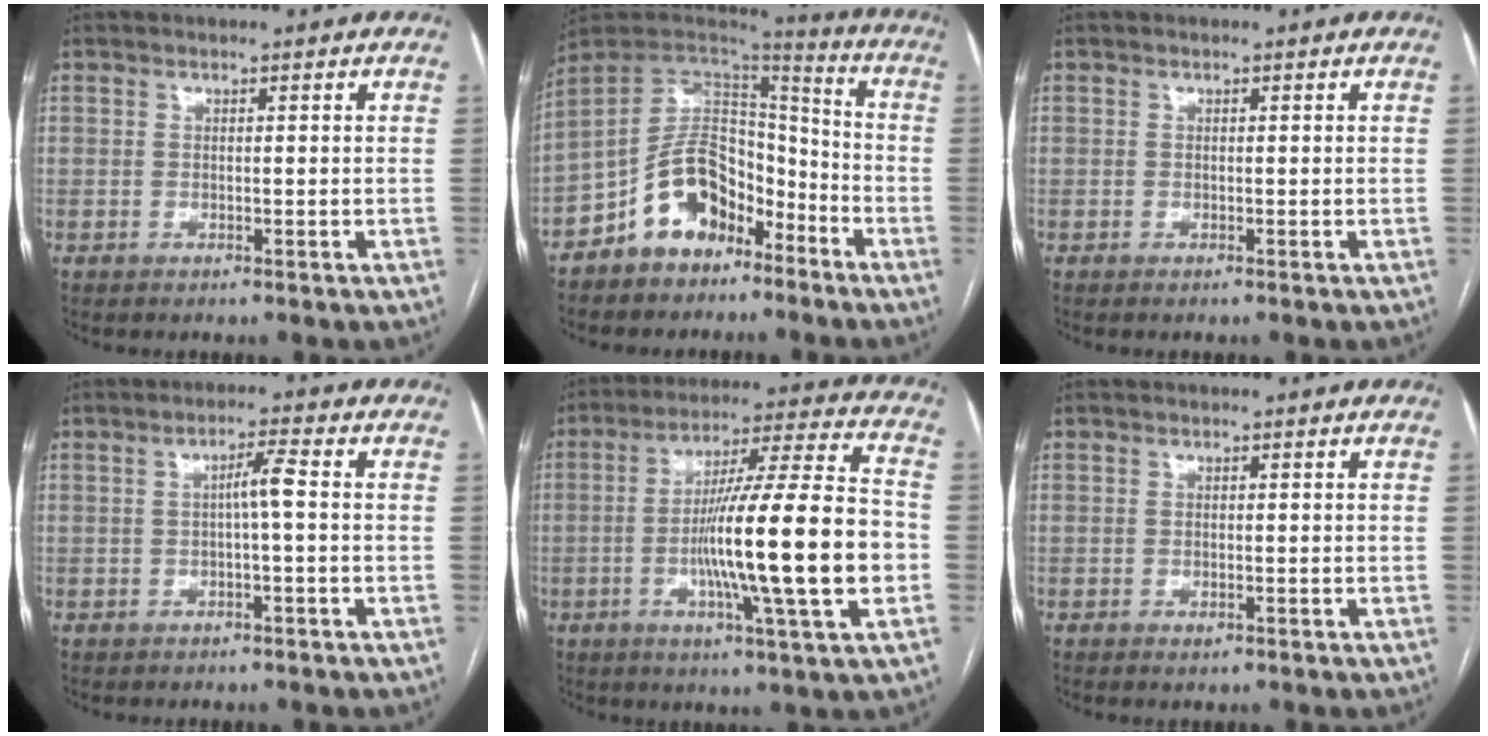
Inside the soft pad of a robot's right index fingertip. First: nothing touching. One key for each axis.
{"total": 12.7, "fx": -7.4, "fy": 8.0, "fz": 6.5, "tx": -0.123, "ty": 0.037, "tz": -0.134}
{"total": 0.0}
{"total": 3.0, "fx": -0.1, "fy": 0.1, "fz": 3.0, "tx": -0.051, "ty": 0.006, "tz": -0.001}
{"total": 20.6, "fx": -3.6, "fy": 0.0, "fz": 20.3, "tx": -0.324, "ty": 0.000, "tz": -0.064}
{"total": 0.7, "fx": -0.4, "fy": 0.3, "fz": 0.5, "tx": -0.006, "ty": -0.001, "tz": -0.003}